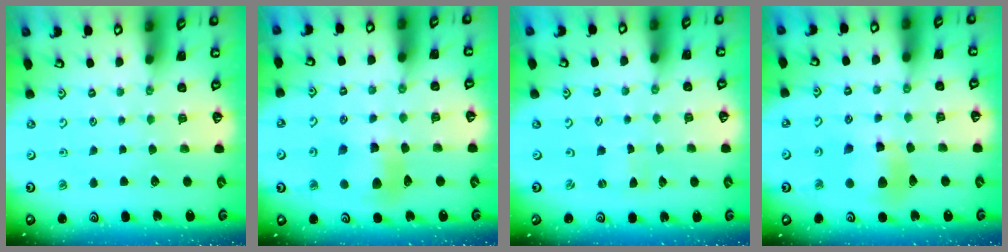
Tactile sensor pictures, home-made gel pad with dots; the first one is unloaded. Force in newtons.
{"total": 9.5, "press": 9.4, "slide": 1.1}
{"total": 0.0}
{"total": 9.9, "press": 9.8, "slide": 1.2}